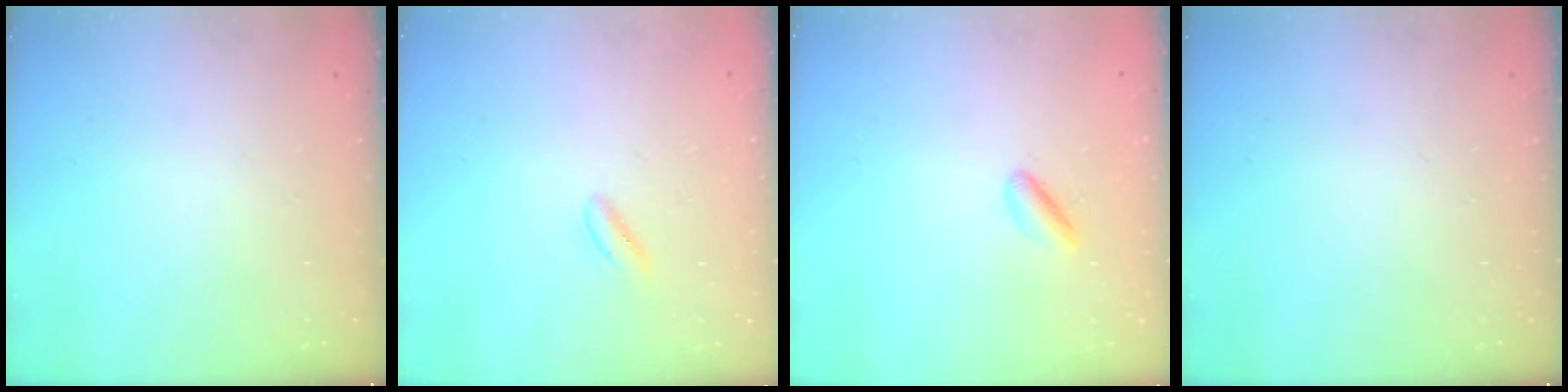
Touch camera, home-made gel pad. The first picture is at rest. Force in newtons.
{"total": 2.6, "press": 2.5, "slide": 0.8}
{"total": 2.7, "press": 2.5, "slide": 1.0}
{"total": 0.0}